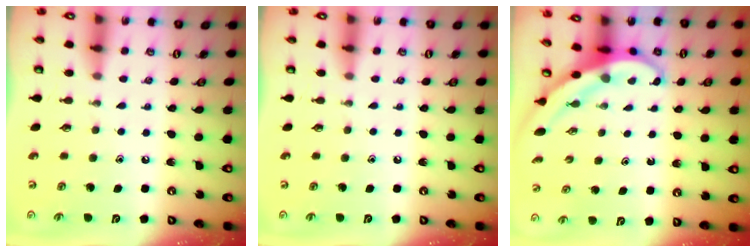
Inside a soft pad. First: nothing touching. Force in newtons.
{"total": 0.0}
{"total": 3.6, "press": 3.6, "slide": 0.3}